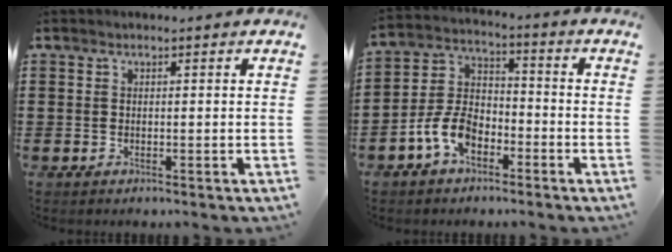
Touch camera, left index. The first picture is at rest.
{"total": 7.6, "force": [-4.1, 4.4, 4.6], "torque": [-0.122, 0.007, -0.084]}